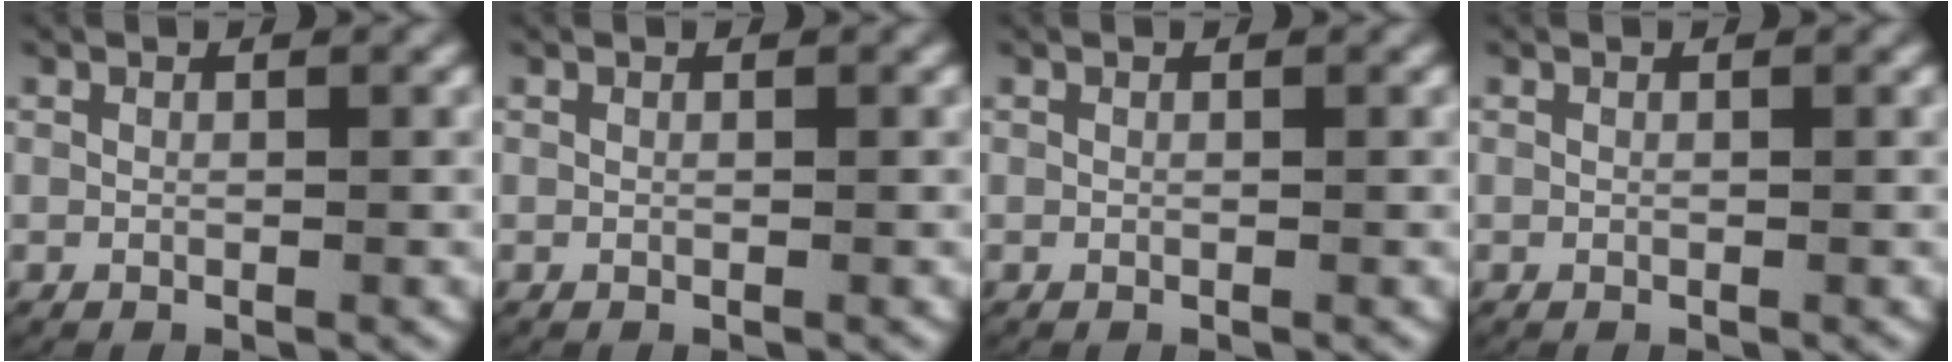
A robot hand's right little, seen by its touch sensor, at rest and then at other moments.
{"total": 0.0}
{"total": 0.0}
{"total": 0.0}